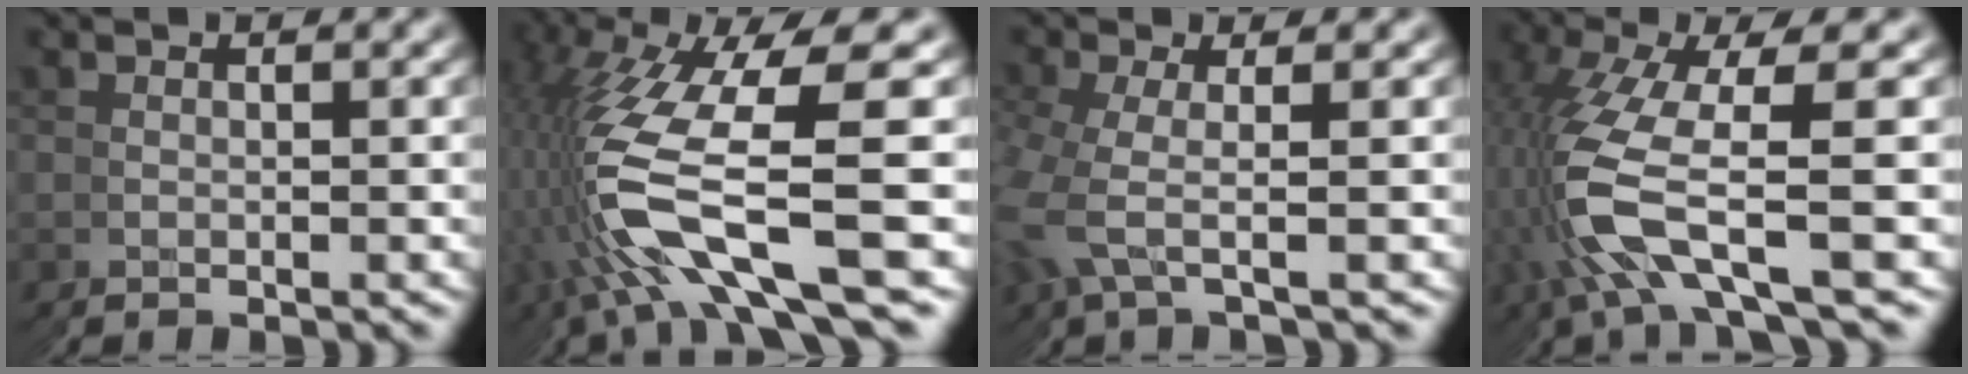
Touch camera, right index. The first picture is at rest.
{"total": 11.9, "force": [-1.6, 6.5, 9.8], "torque": [-0.232, -0.024, -0.018]}
{"total": 1.5, "force": [1.1, 0.7, 0.8], "torque": [-0.048, -0.005, 0.020]}
{"total": 6.9, "force": [-1.0, 3.4, 6.0], "torque": [-0.158, -0.019, -0.008]}